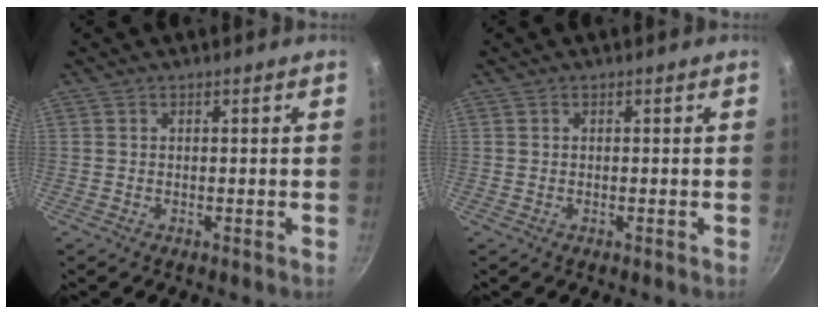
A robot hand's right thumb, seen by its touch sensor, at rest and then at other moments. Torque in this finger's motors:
{"motor_torque": [0.34, 0.25, 0.31, -0.19, 0.01]}